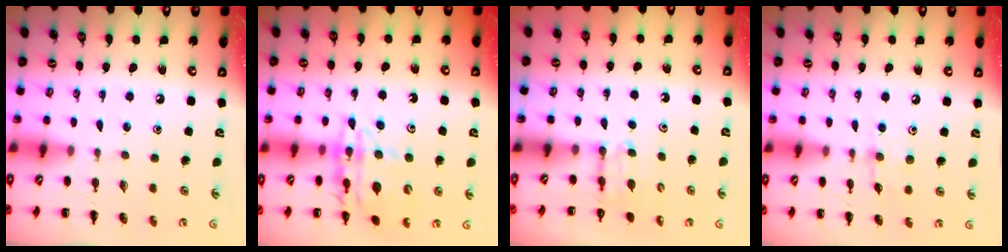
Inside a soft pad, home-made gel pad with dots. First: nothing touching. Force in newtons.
{"total": 14.3, "press": 14.1, "slide": 2.7}
{"total": 3.8, "press": 3.6, "slide": 1.1}
{"total": 4.0, "press": 3.7, "slide": 1.4}